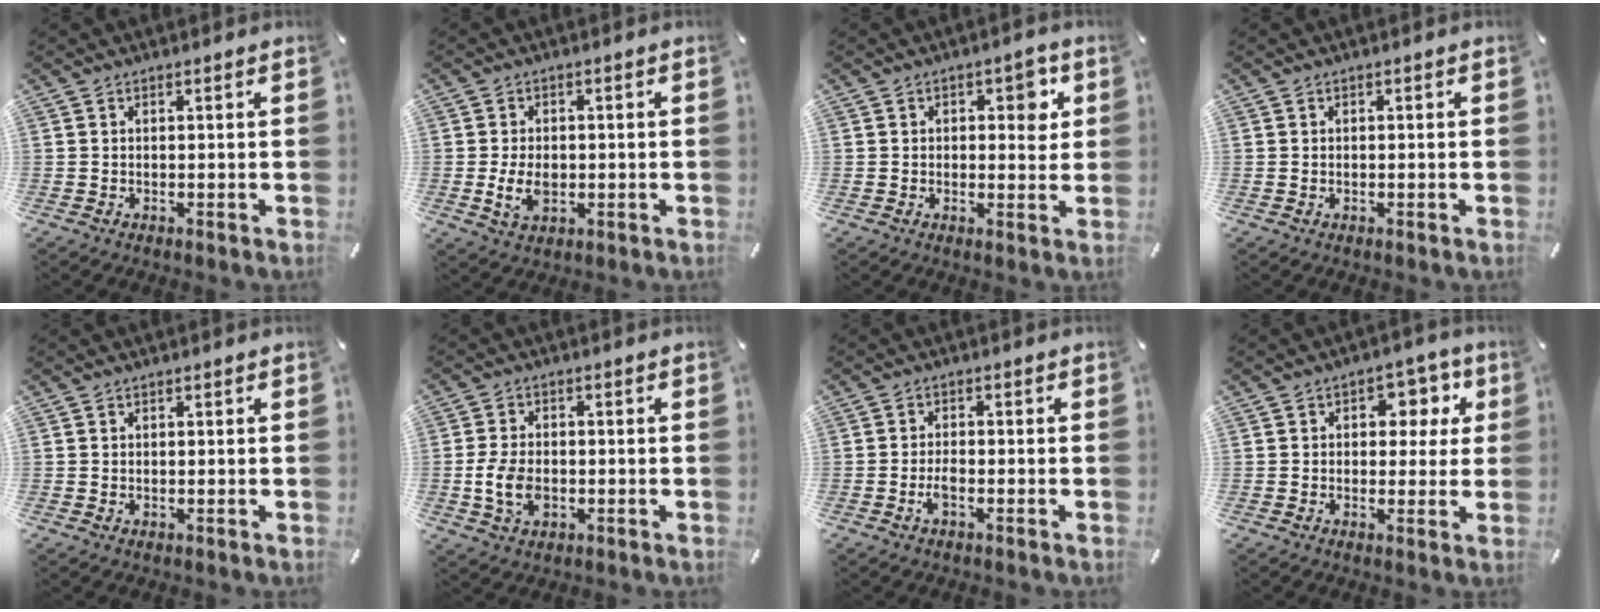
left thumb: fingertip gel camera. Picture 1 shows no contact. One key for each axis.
{"total": 6.3, "fx": -0.9, "fy": 4.2, "fz": 4.5, "tx": -0.096, "ty": -0.004, "tz": -0.019}
{"total": 5.4, "fx": 1.2, "fy": 3.3, "fz": 4.1, "tx": -0.035, "ty": -0.005, "tz": 0.008}
{"total": 0.5, "fx": -0.1, "fy": 0.4, "fz": 0.3, "tx": -0.006, "ty": 0.001, "tz": -0.003}
{"total": 0.0}
{"total": 7.9, "fx": -1.9, "fy": 5.2, "fz": 5.6, "tx": -0.123, "ty": 0.007, "tz": -0.033}
{"total": 2.8, "fx": -1.4, "fy": 1.2, "fz": 2.2, "tx": -0.044, "ty": 0.005, "tz": -0.028}
{"total": 6.1, "fx": 1.4, "fy": 4.8, "fz": 3.5, "tx": -0.031, "ty": 0.001, "tz": 0.014}